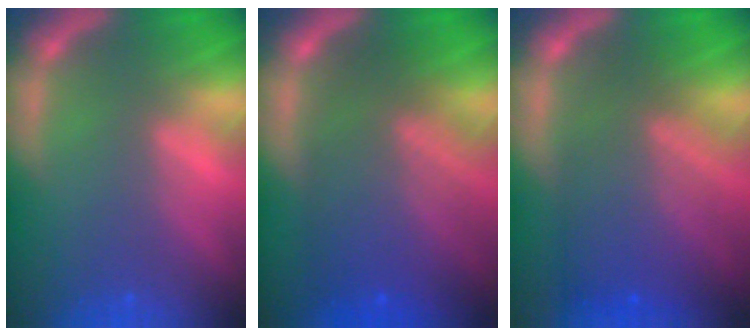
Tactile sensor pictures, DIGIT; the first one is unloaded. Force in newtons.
{"total": 9.1}
{"total": 8.1}